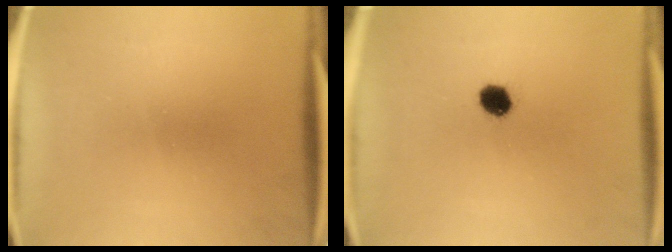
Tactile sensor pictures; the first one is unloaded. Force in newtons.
{"total": 4.3}